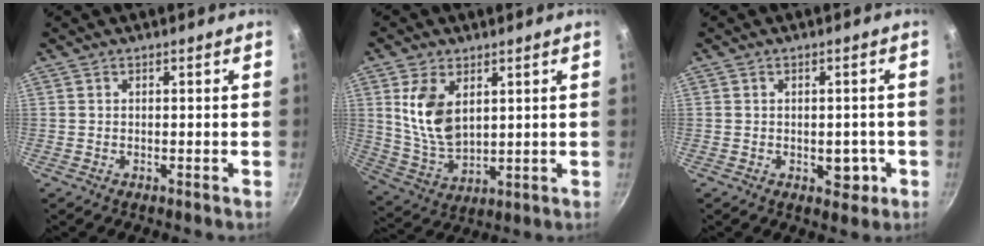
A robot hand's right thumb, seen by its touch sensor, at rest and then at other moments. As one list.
[{"total": 11.2, "force": [3.4, 6.7, 8.2], "torque": [-0.147, -0.027, 0.078]}, {"total": 4.3, "force": [-1.1, 2.8, 2.9], "torque": [-0.006, 0.010, -0.010]}]